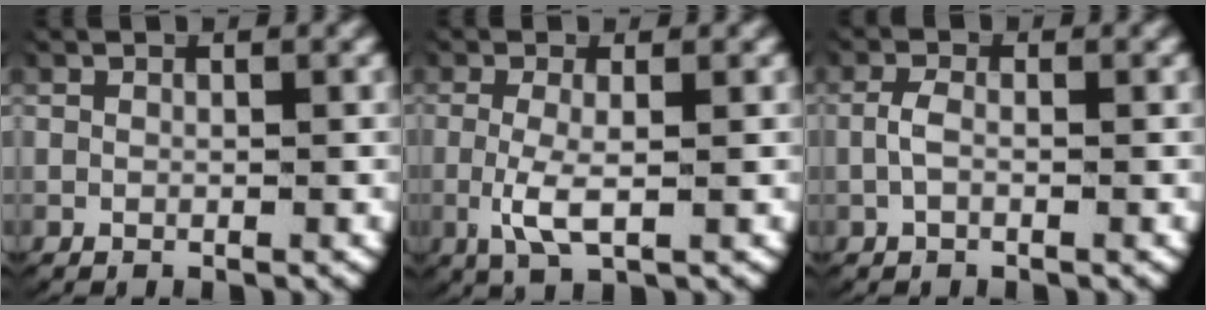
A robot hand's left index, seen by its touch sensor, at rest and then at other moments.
{"total": 3.2, "force": [-0.5, 0.9, 3.0], "torque": [-0.074, -0.015, -0.001]}
{"total": 1.4, "force": [-0.4, 0.5, 1.2], "torque": [-0.041, -0.004, -0.005]}